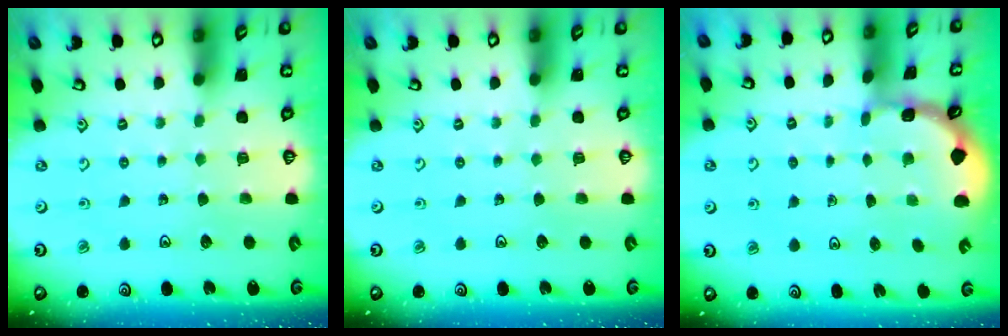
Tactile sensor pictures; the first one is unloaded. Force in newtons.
{"total": 0.0}
{"total": 1.6, "press": 1.6, "slide": 0.2}